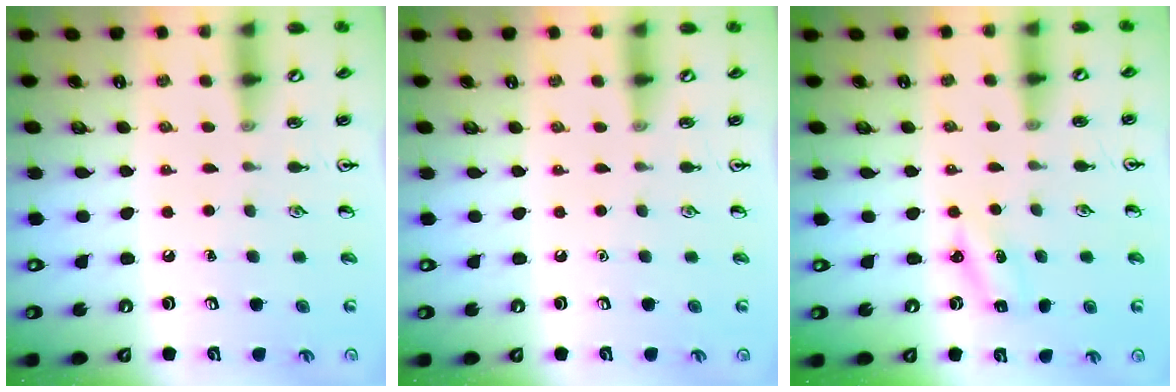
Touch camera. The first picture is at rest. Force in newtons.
{"total": 0.0}
{"total": 2.6, "press": 2.4, "slide": 0.8}